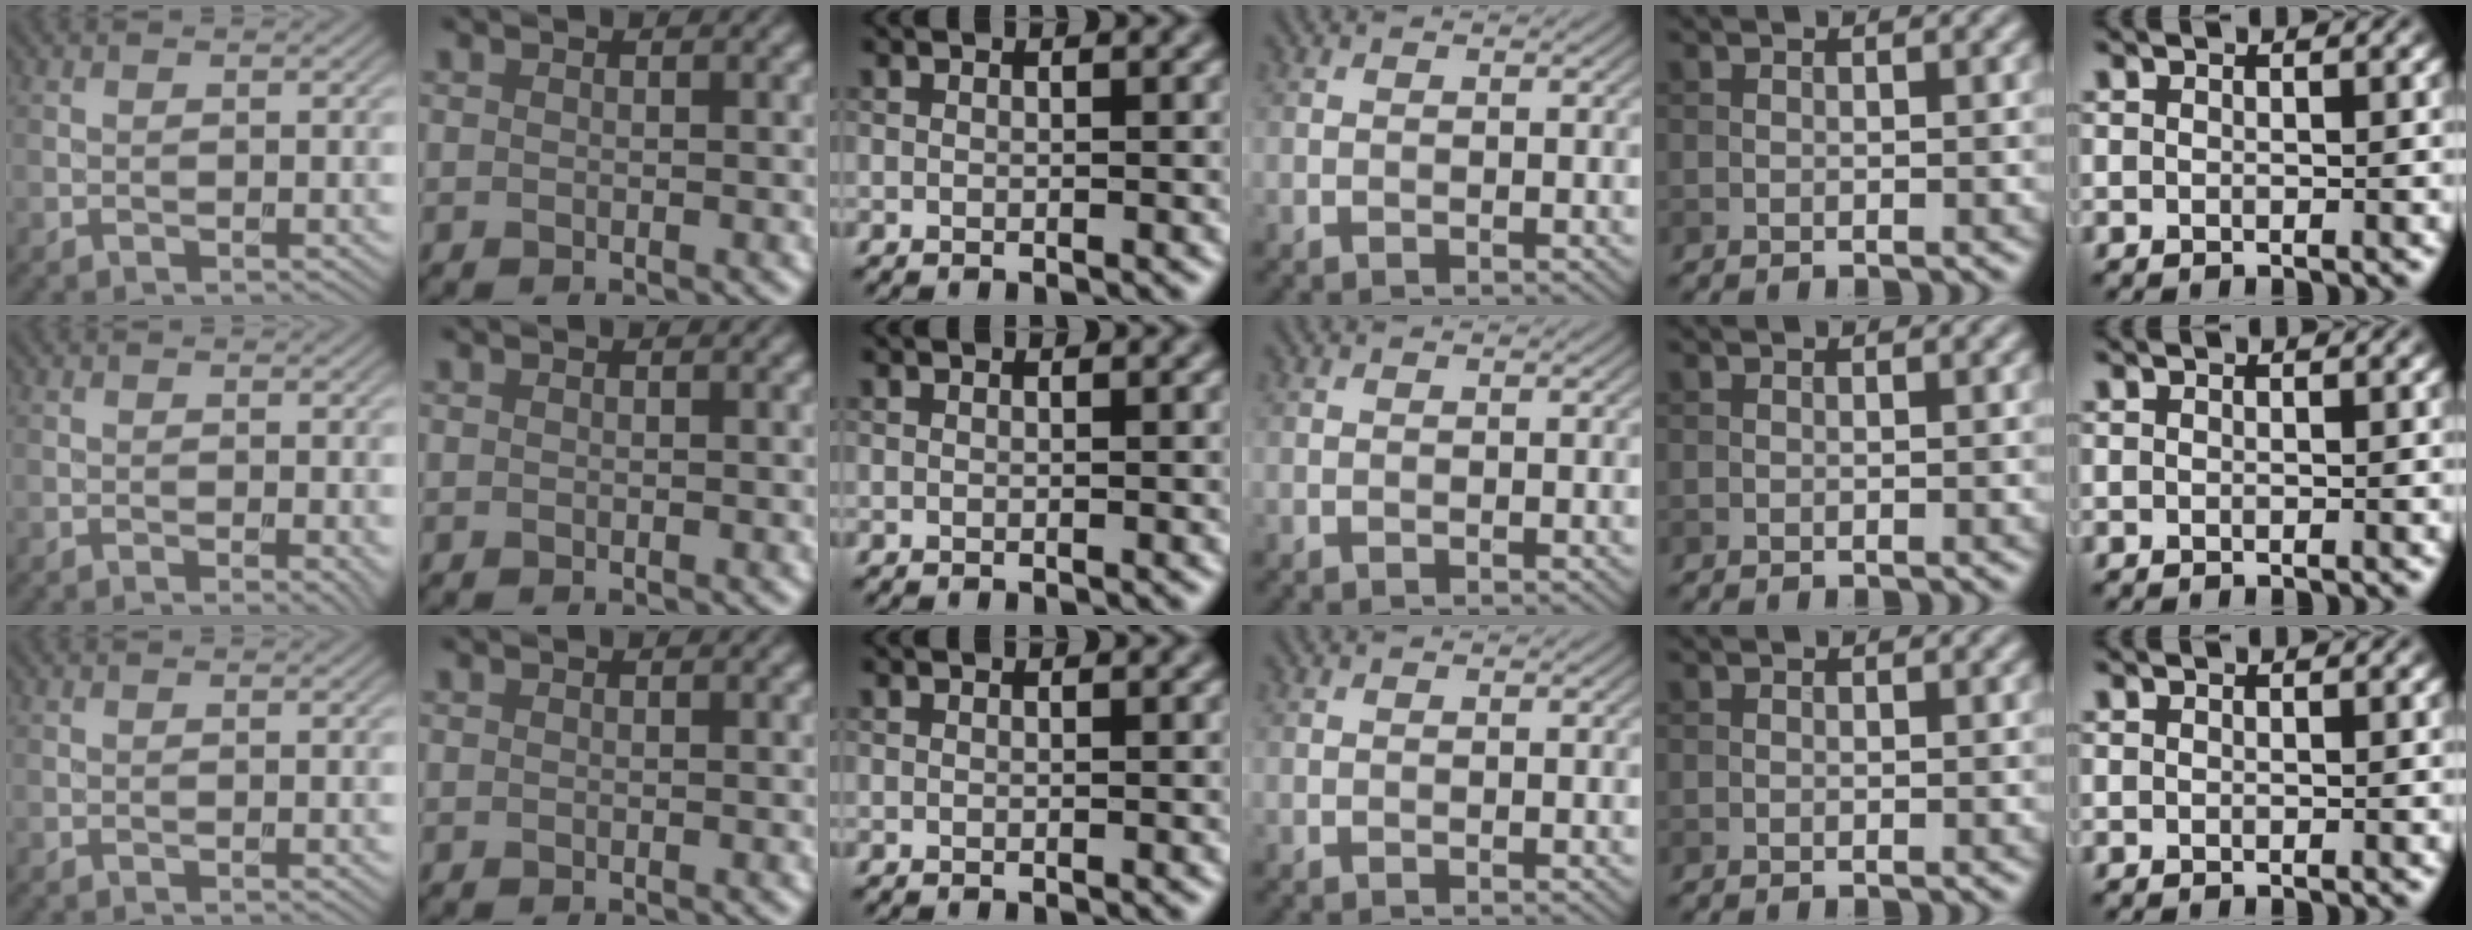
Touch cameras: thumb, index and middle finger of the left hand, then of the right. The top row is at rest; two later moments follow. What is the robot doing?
{"motion": "screw", "object": "dispenser bottle"}